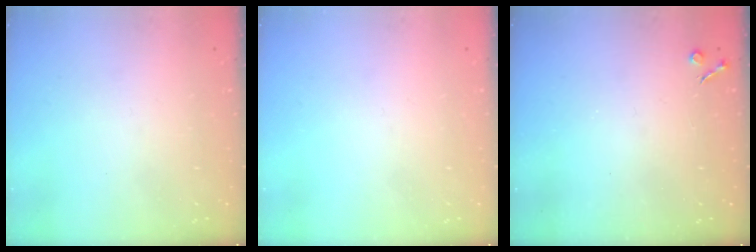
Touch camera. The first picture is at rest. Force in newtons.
{"total": 0.0}
{"total": 2.7, "press": 2.6, "slide": 0.5}